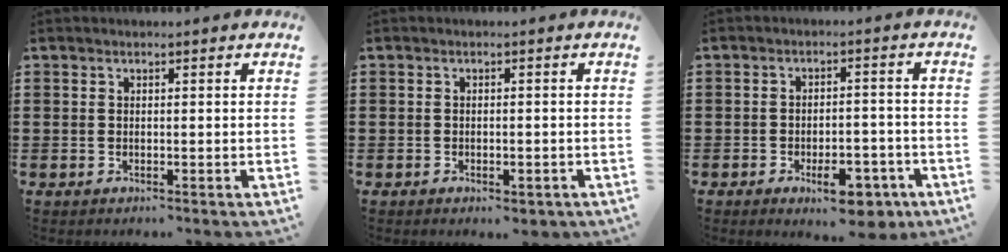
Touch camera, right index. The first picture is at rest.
{"total": 1.3, "force": [-1.1, 0.4, 0.7], "torque": [-0.016, -0.004, -0.020]}
{"total": 7.6, "force": [-4.6, 2.8, 5.4], "torque": [-0.071, 0.008, -0.073]}